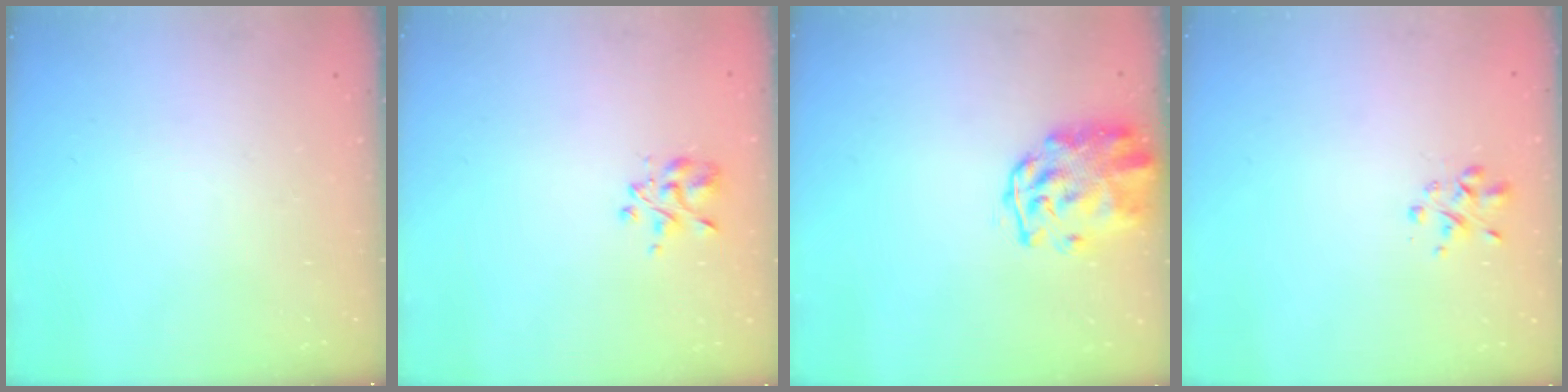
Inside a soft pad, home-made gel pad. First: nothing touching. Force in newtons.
{"total": 3.2, "press": 3.0, "slide": 1.1}
{"total": 2.8, "press": 2.7, "slide": 0.7}
{"total": 1.6, "press": 1.5, "slide": 0.5}